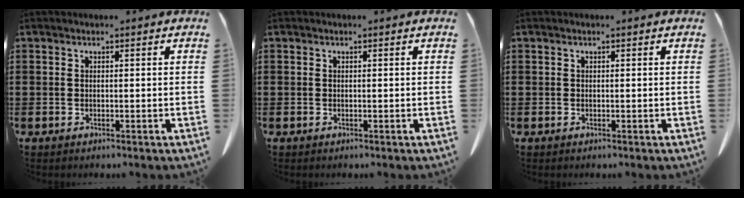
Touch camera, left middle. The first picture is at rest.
{"total": 0.0}
{"total": 0.0}